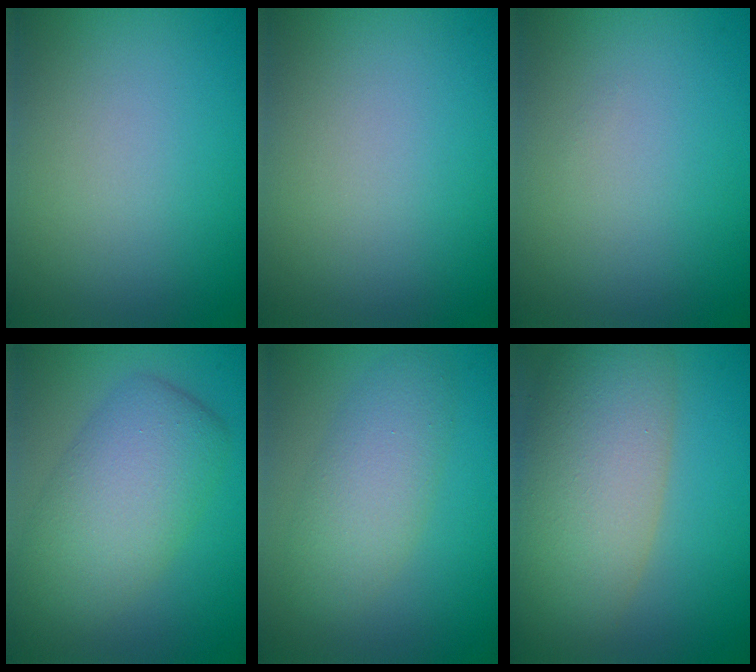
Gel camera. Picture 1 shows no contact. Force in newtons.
{"total": 0.0}
{"total": 0.0}
{"total": 7.1, "press": 7.1, "slide": 0.3}
{"total": 4.2, "press": 4.2, "slide": 0.4}
{"total": 10.1, "press": 10.1, "slide": 0.9}